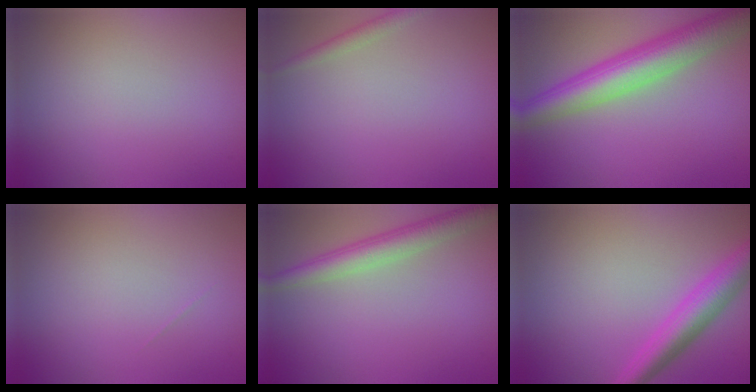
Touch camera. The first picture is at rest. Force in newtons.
{"total": 1.4, "press": 1.4, "slide": 0.0}
{"total": 7.5, "press": 7.5, "slide": 0.2}
{"total": 0.0}
{"total": 3.9, "press": 3.9, "slide": 0.1}
{"total": 4.5, "press": 4.5, "slide": 0.1}